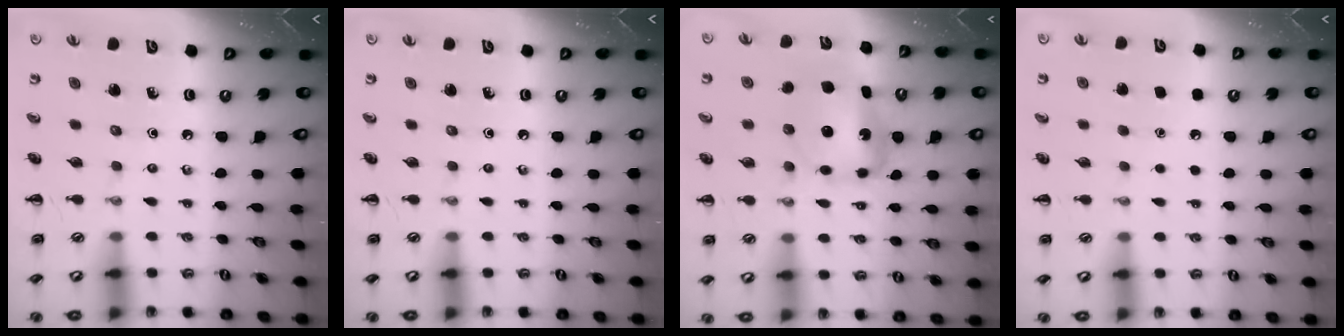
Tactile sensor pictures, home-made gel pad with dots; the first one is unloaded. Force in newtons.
{"total": 0.0}
{"total": 6.0, "press": 6.0, "slide": 1.1}
{"total": 1.9, "press": 1.9, "slide": 0.2}